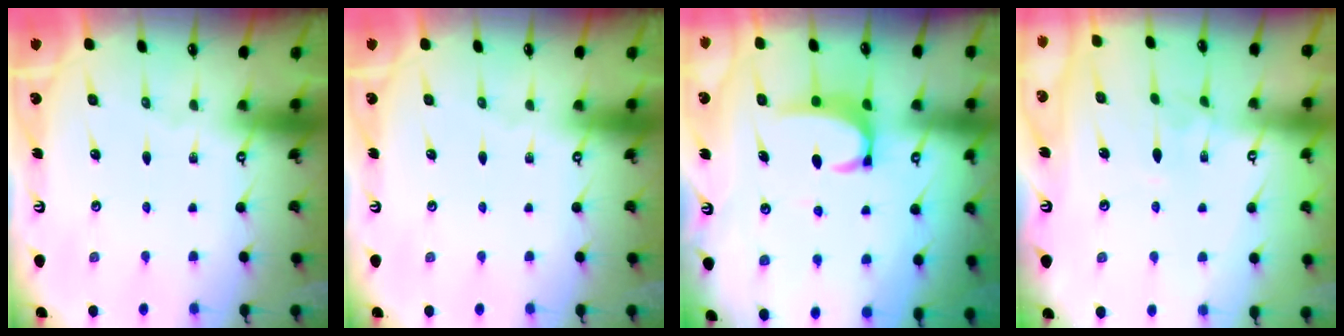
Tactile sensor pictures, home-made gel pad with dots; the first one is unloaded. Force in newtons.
{"total": 0.0}
{"total": 3.3, "press": 3.3, "slide": 0.3}
{"total": 2.2, "press": 2.2, "slide": 0.5}